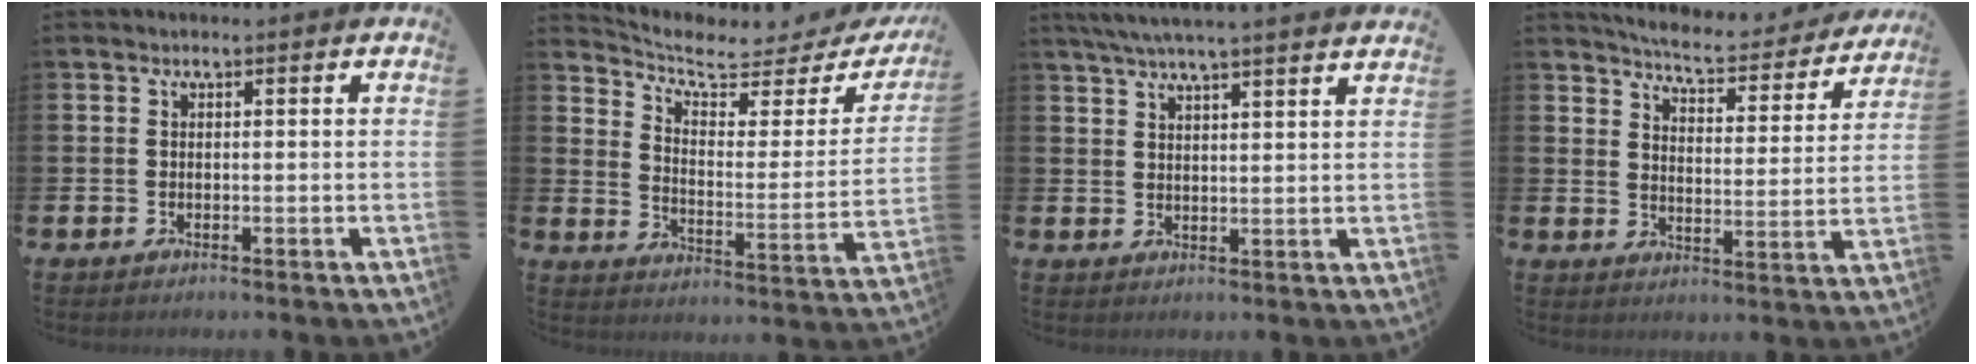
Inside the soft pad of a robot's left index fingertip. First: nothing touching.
{"total": 5.8, "force": [4.9, 1.9, 2.5], "torque": [-0.073, -0.041, 0.076]}
{"total": 5.3, "force": [4.9, -0.5, 1.7], "torque": [-0.051, -0.015, 0.089]}
{"total": 5.8, "force": [5.6, 0.5, 1.4], "torque": [-0.048, -0.044, 0.093]}